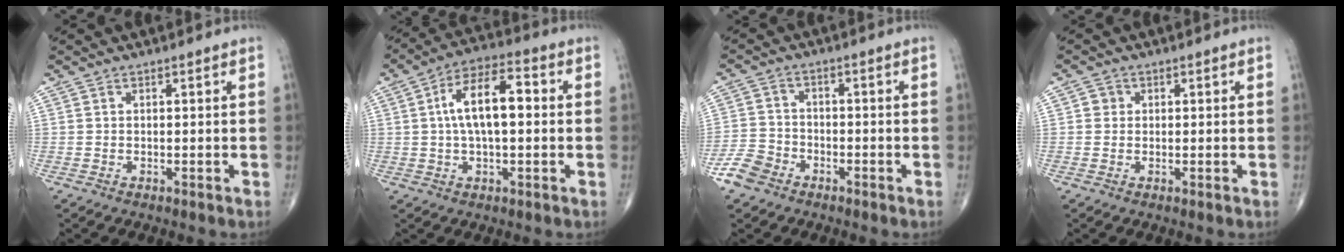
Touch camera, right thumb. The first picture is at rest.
{"total": 11.8, "force": [1.2, 5.3, 10.5], "torque": [-0.180, 0.027, 0.011]}
{"total": 5.7, "force": [-3.7, 3.9, 1.9], "torque": [-0.032, 0.017, -0.078]}
{"total": 1.6, "force": [0.2, 1.6, 0.4], "torque": [0.002, 0.002, 0.000]}